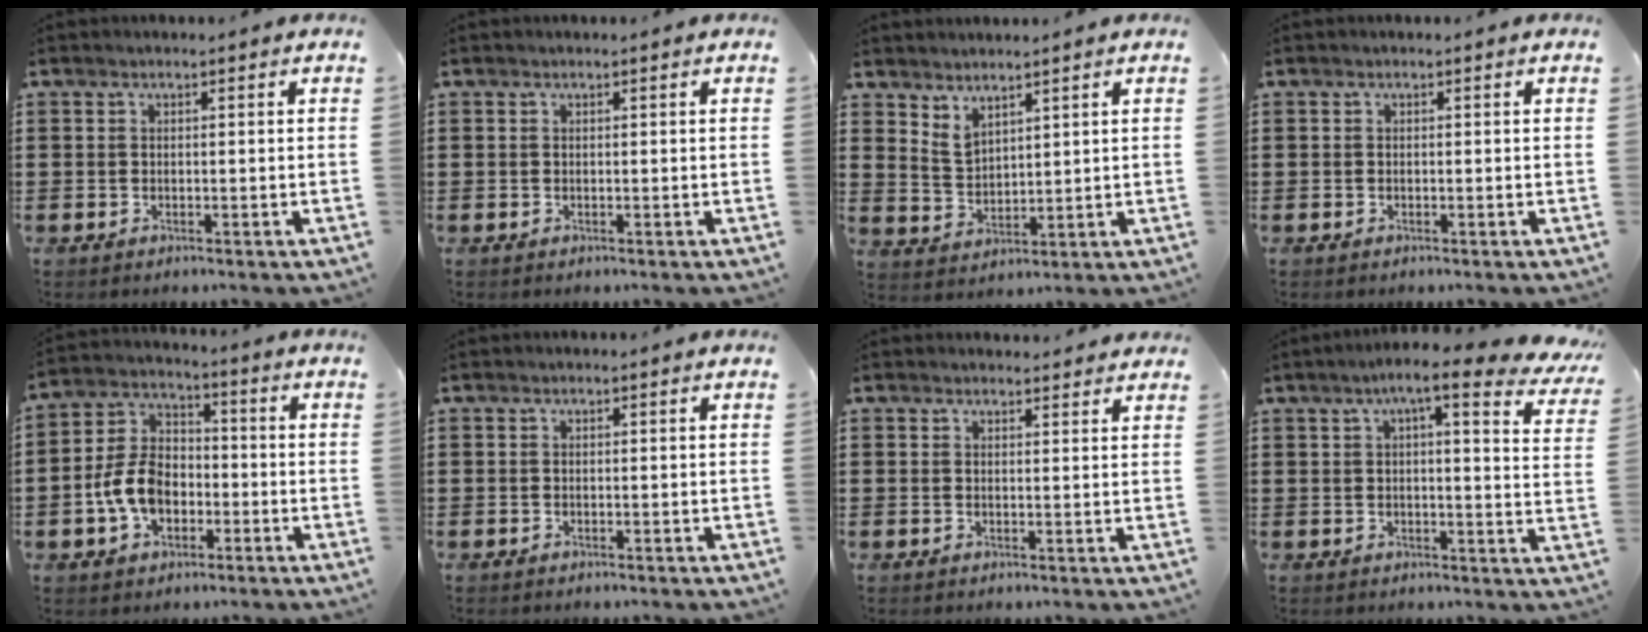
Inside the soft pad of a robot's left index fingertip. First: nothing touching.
{"total": 0.0}
{"total": 3.4, "force": [3.1, 1.2, 0.6], "torque": [-0.022, -0.006, 0.059]}
{"total": 0.0}
{"total": 8.8, "force": [-2.5, 6.1, 5.8], "torque": [-0.144, 0.011, -0.053]}
{"total": 0.0}
{"total": 1.5, "force": [1.5, 0.3, 0.1], "torque": [-0.005, 0.003, 0.030]}
{"total": 7.8, "force": [5.7, 0.4, 5.3], "torque": [-0.095, -0.019, 0.092]}